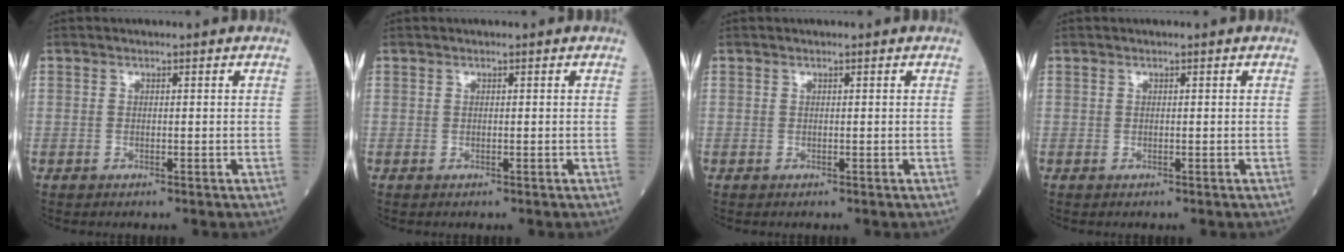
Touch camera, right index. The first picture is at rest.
{"total": 0.0}
{"total": 0.0}
{"total": 0.0}